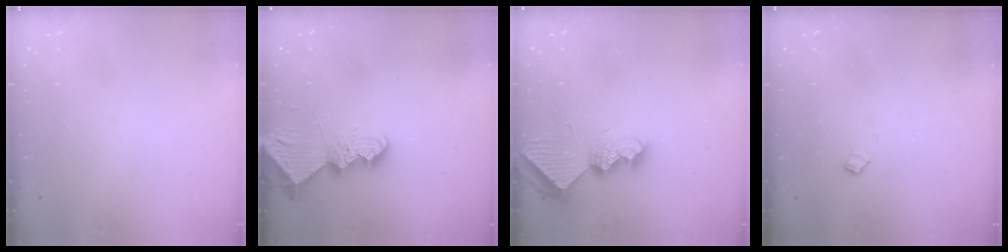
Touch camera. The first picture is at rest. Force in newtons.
{"total": 8.4, "press": 8.4, "slide": 0.8}
{"total": 9.1, "press": 9.1, "slide": 0.2}
{"total": 5.1, "press": 5.0, "slide": 0.6}